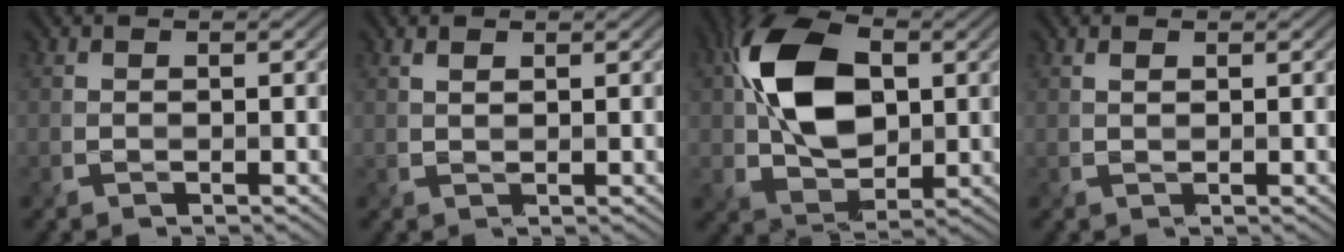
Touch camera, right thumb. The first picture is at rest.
{"total": 0.8, "force": [0.6, 0.3, 0.4], "torque": [-0.016, 0.002, 0.018]}
{"total": 12.5, "force": [1.8, 8.1, 9.4], "torque": [-0.203, 0.016, 0.027]}
{"total": 0.5, "force": [0.4, 0.2, 0.2], "torque": [-0.010, 0.001, 0.012]}